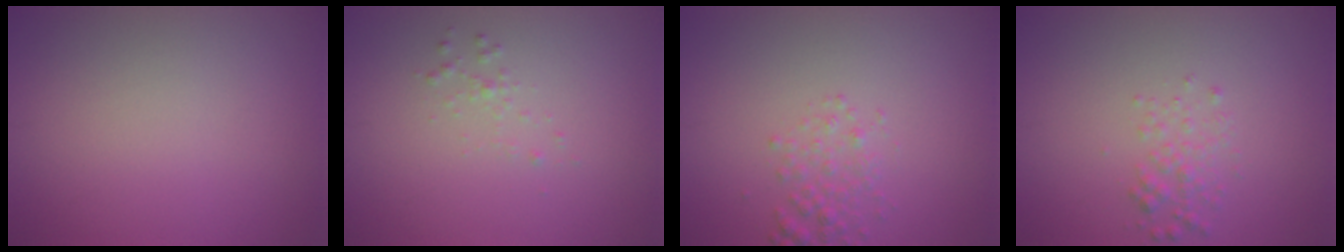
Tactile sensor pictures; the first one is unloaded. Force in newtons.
{"total": 0.7, "press": 0.7, "slide": 0.1}
{"total": 1.7, "press": 1.7, "slide": 0.1}
{"total": 1.6, "press": 1.6, "slide": 0.0}